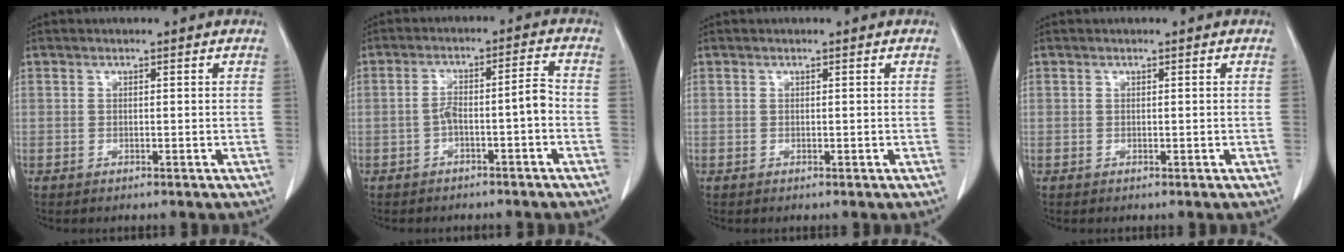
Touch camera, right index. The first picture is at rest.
{"total": 5.2, "force": [-1.7, 0.5, 4.9], "torque": [-0.082, 0.025, -0.025]}
{"total": 0.0}
{"total": 0.0}